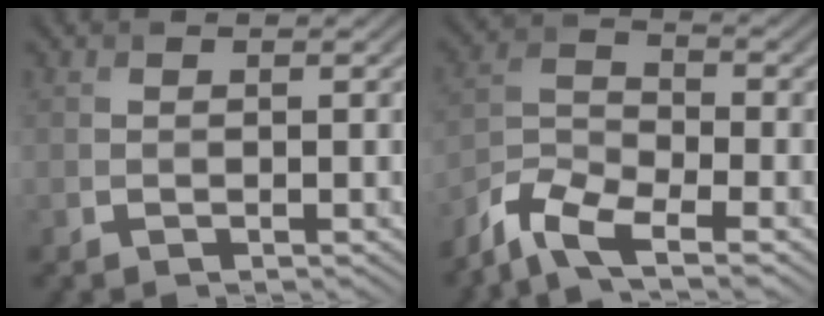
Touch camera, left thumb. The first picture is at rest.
{"total": 7.4, "force": [-5.5, 2.1, 4.4], "torque": [-0.097, -0.008, -0.124]}